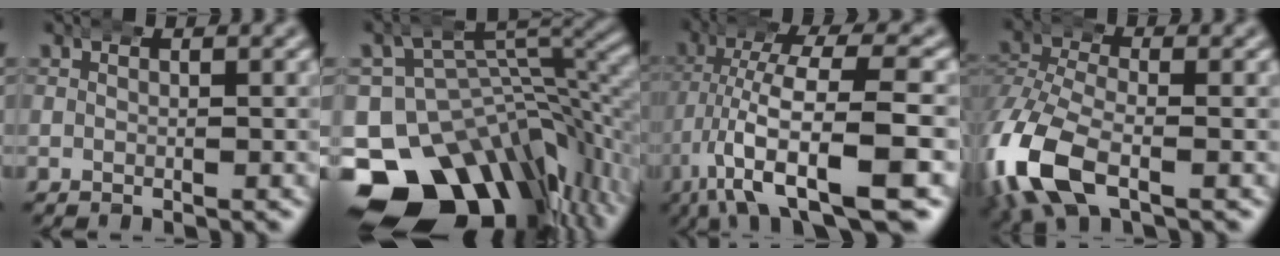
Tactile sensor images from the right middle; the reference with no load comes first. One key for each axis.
{"total": 24.1, "fx": -10.1, "fy": 17.4, "fz": 13.3, "tx": -0.232, "ty": -0.090, "tz": -0.139}
{"total": 11.1, "fx": -5.2, "fy": 3.9, "fz": 9.0, "tx": -0.181, "ty": -0.027, "tz": -0.066}
{"total": 7.3, "fx": -2.5, "fy": 4.5, "fz": 5.1, "tx": -0.148, "ty": -0.032, "tz": -0.027}